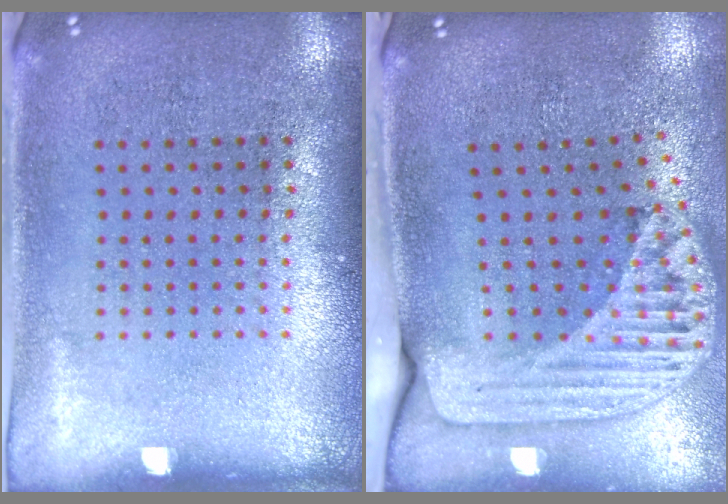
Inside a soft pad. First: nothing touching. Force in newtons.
{"total": 2.4, "press": 1.7, "slide": 1.7}